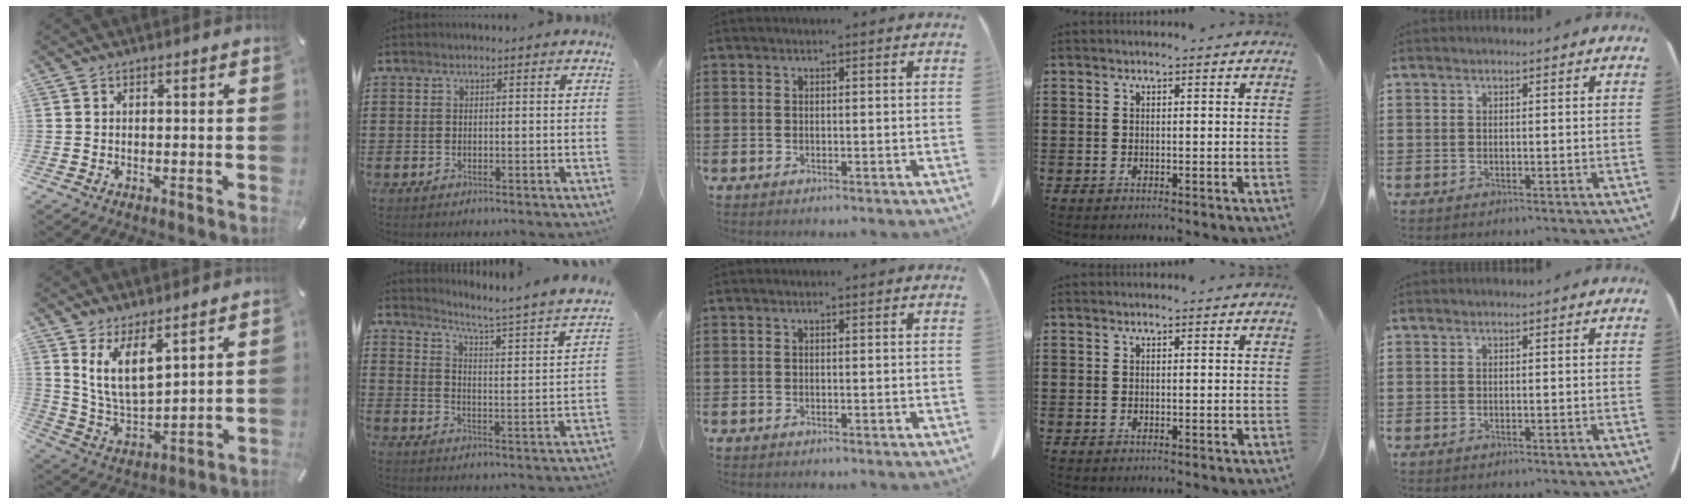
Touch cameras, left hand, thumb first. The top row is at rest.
{"thumb": {"total": 10.8, "force": [6.7, 4.7, 7.0], "torque": [-0.166, -0.032, 0.122]}, "index": {"total": 3.5, "force": [2.8, -1.1, 1.9], "torque": [-0.055, -0.039, 0.032]}}